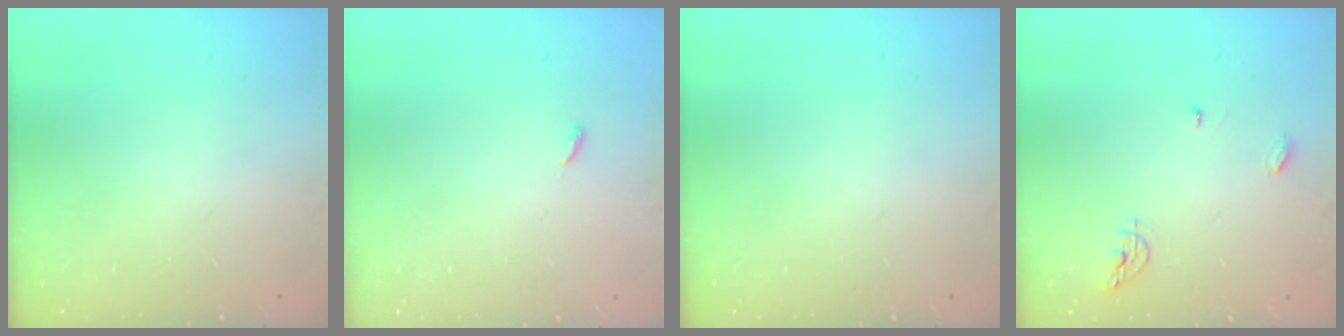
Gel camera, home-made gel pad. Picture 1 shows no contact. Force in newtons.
{"total": 2.5, "press": 2.5, "slide": 0.2}
{"total": 0.0}
{"total": 6.0, "press": 6.0, "slide": 0.4}